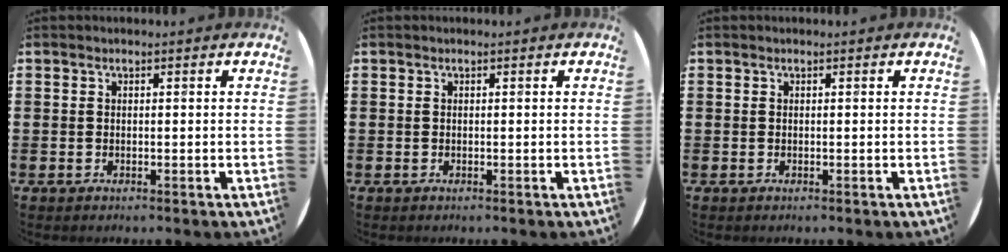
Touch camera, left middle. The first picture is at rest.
{"total": 0.0}
{"total": 0.0}